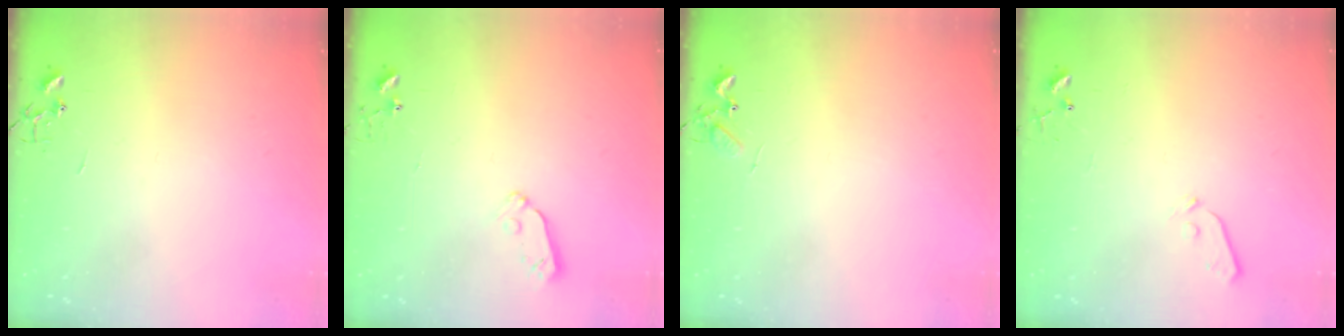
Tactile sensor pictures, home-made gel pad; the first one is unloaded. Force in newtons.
{"total": 4.7, "press": 4.6, "slide": 0.9}
{"total": 5.9, "press": 5.9, "slide": 0.3}
{"total": 3.7, "press": 3.6, "slide": 0.6}